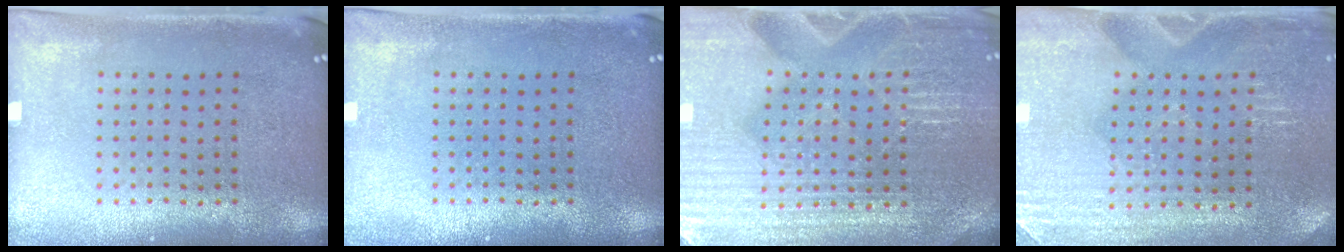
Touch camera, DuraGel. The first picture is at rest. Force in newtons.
{"total": 0.9, "press": 0.8, "slide": 0.2}
{"total": 4.6, "press": 4.4, "slide": 1.4}
{"total": 2.9, "press": 2.9, "slide": 0.3}